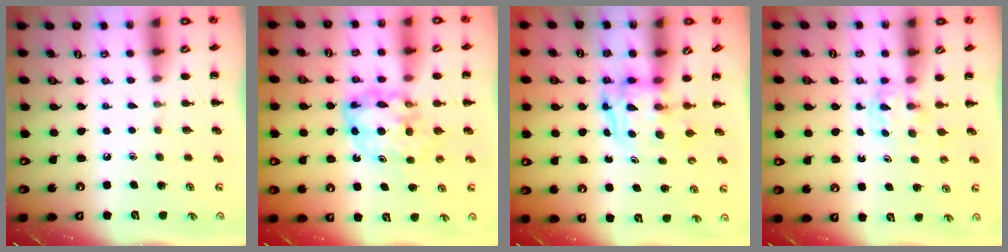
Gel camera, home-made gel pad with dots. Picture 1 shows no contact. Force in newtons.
{"total": 8.2, "press": 8.0, "slide": 1.6}
{"total": 4.0, "press": 3.9, "slide": 0.4}
{"total": 2.6, "press": 2.4, "slide": 1.1}